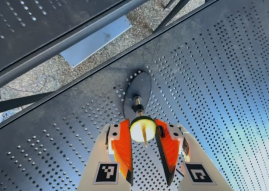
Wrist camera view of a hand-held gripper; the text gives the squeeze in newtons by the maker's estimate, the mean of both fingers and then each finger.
{"total": 10.7, "left": 10.8, "right": 10.6}